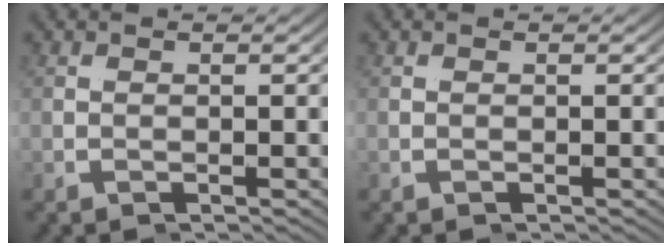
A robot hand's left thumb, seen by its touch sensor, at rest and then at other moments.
{"total": 0.0}